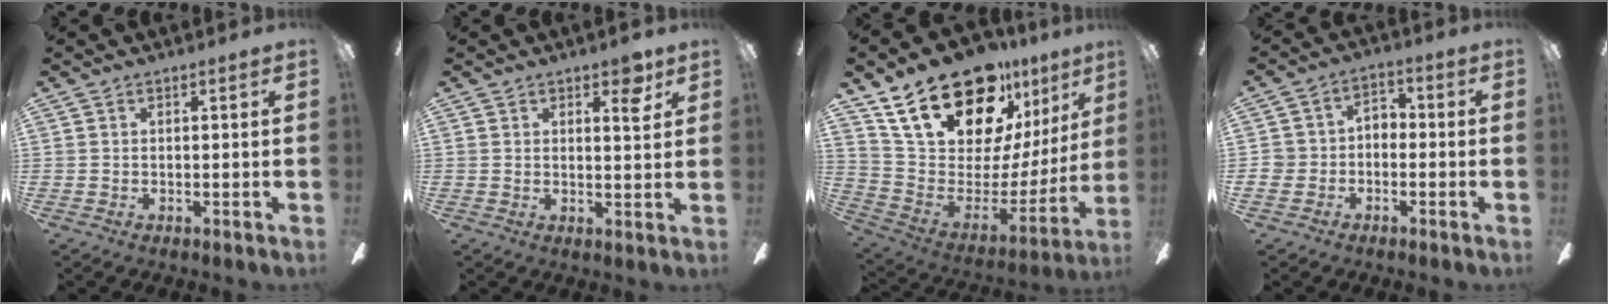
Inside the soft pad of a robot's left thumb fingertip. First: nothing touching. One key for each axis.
{"total": 4.7, "fx": 2.8, "fy": 2.0, "fz": 3.1, "tx": -0.028, "ty": -0.010, "tz": 0.042}
{"total": 26.1, "fx": 18.5, "fy": 11.3, "fz": 14.6, "tx": -0.247, "ty": -0.123, "tz": 0.338}
{"total": 5.0, "fx": -2.6, "fy": 4.0, "fz": 1.5, "tx": -0.033, "ty": 0.024, "tz": -0.051}